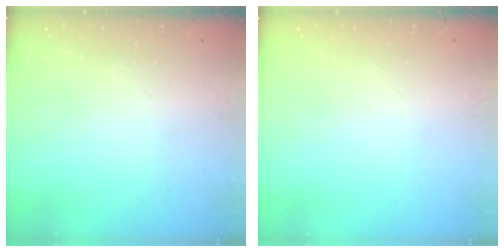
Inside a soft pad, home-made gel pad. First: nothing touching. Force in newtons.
{"total": 0.0}